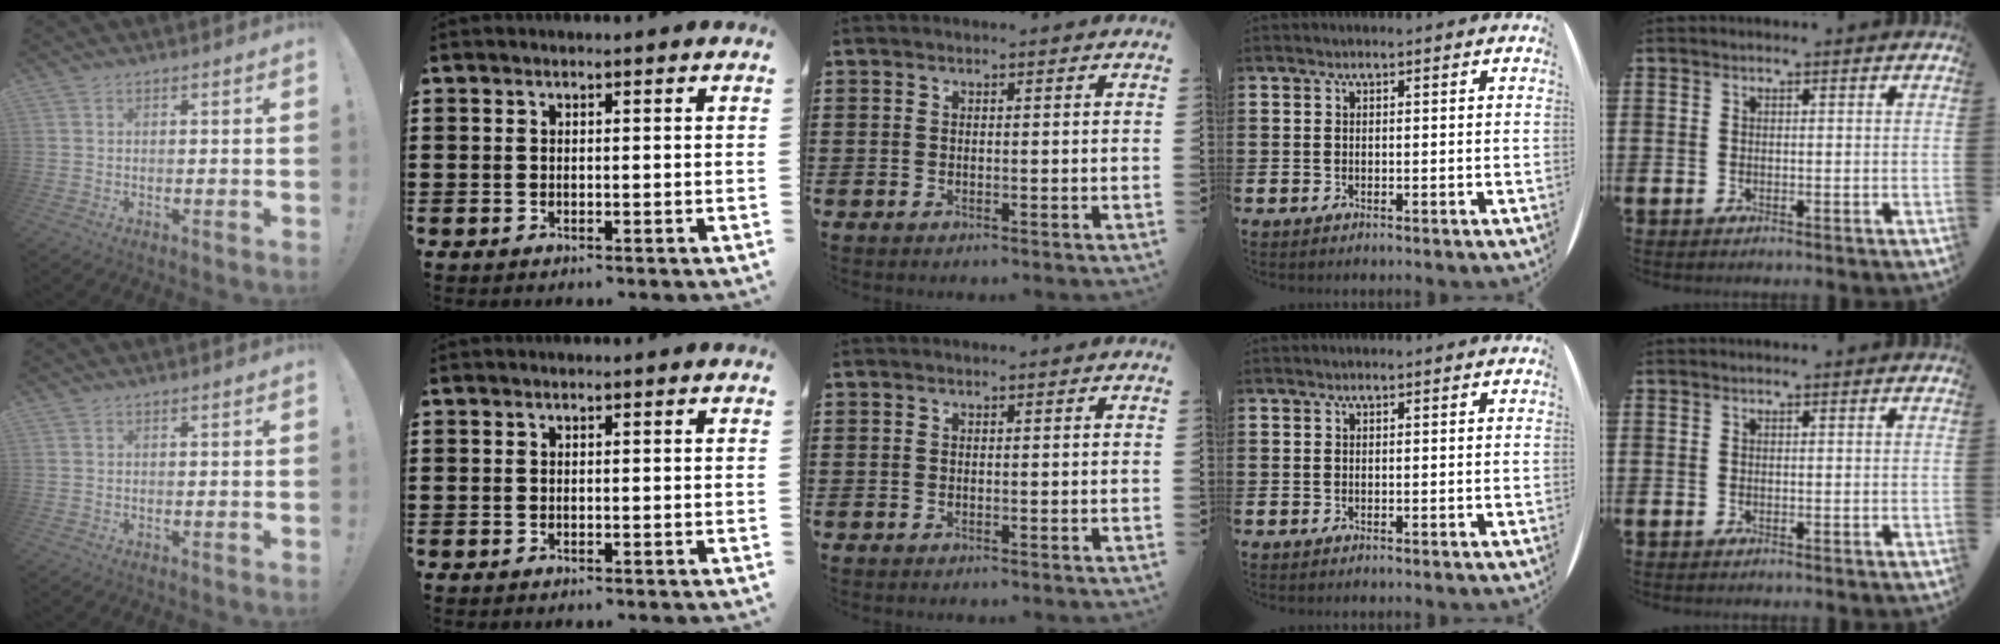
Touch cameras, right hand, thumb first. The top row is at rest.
{}